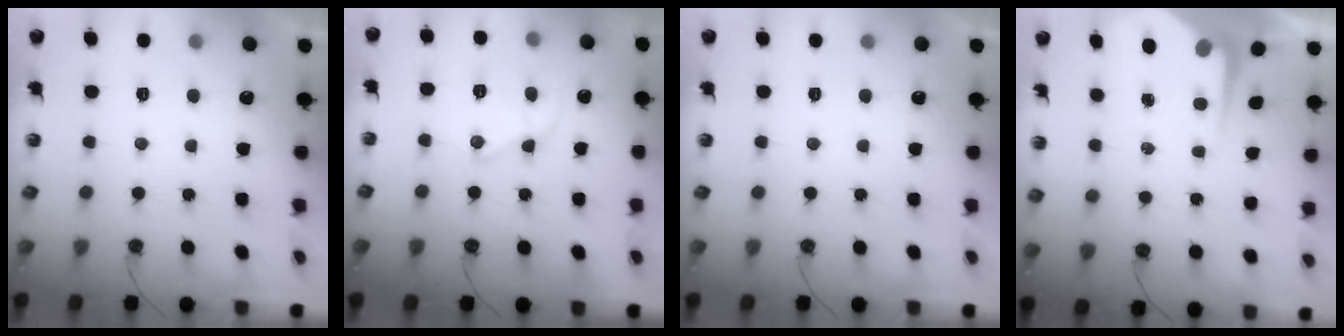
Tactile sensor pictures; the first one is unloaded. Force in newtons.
{"total": 11.4, "press": 11.3, "slide": 0.9}
{"total": 0.0}
{"total": 4.7, "press": 4.7, "slide": 0.8}